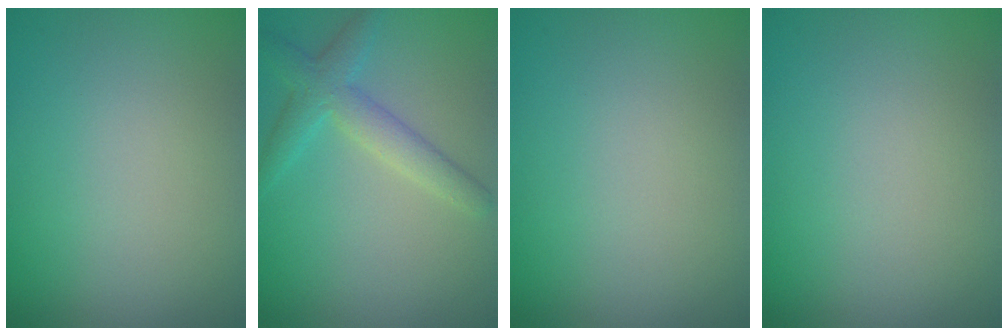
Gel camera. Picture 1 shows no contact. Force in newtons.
{"total": 3.3, "press": 3.3, "slide": 0.1}
{"total": 0.0}
{"total": 0.0}